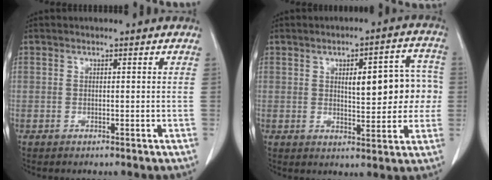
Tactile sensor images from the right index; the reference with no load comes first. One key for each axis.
{"total": 10.5, "fx": 1.0, "fy": 3.7, "fz": 9.8, "tx": -0.122, "ty": 0.029, "tz": 0.020}